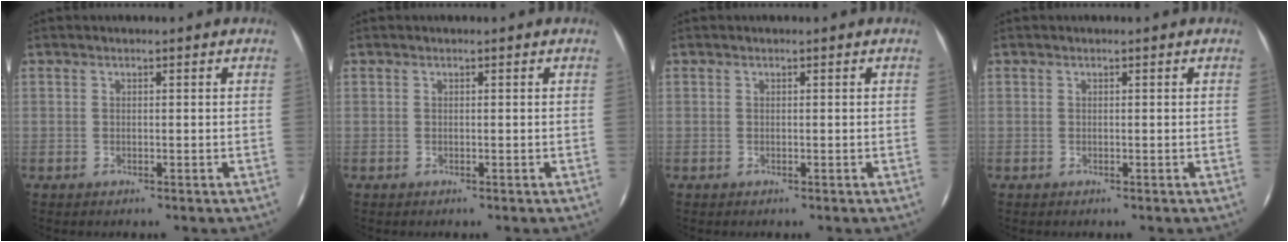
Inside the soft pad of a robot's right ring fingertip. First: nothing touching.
{"total": 0.0}
{"total": 0.0}
{"total": 0.0}